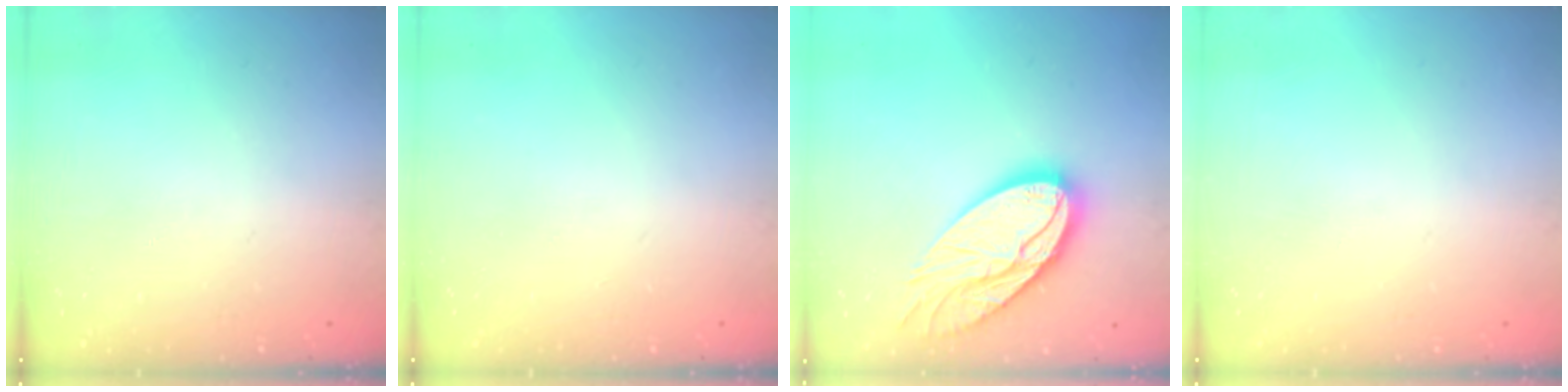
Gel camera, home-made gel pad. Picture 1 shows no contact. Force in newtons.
{"total": 0.0}
{"total": 20.5, "press": 20.5, "slide": 2.0}
{"total": 0.0}